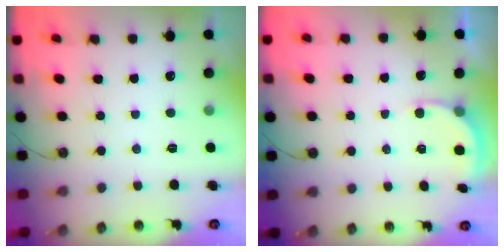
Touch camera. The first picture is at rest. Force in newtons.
{"total": 2.4, "press": 2.2, "slide": 0.9}